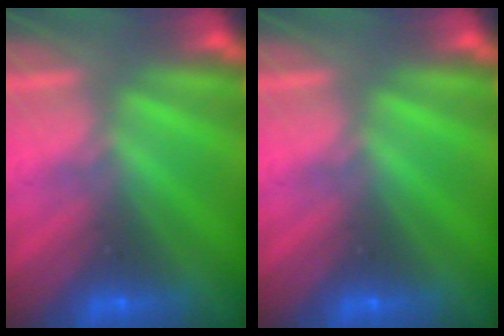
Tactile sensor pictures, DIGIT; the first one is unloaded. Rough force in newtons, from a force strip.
{"total": 0.0}